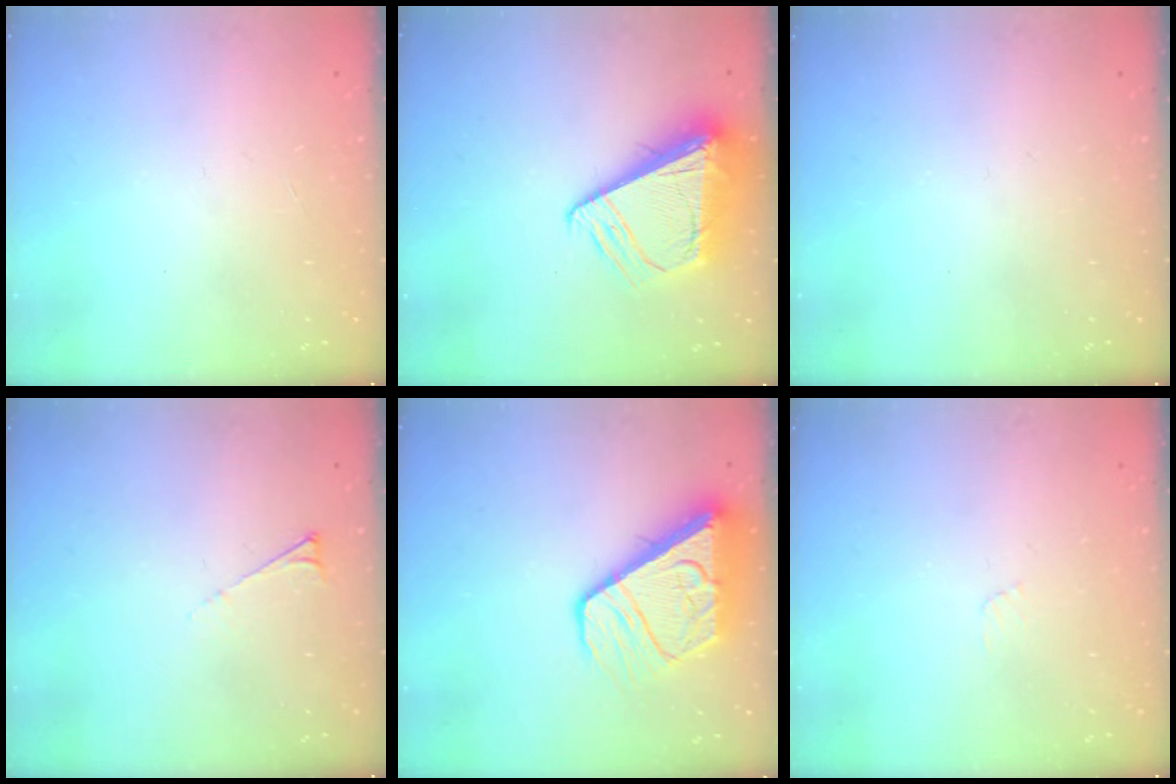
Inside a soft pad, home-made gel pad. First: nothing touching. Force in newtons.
{"total": 11.0, "press": 10.9, "slide": 1.4}
{"total": 0.0}
{"total": 3.7, "press": 3.6, "slide": 0.6}
{"total": 12.5, "press": 12.5, "slide": 1.4}
{"total": 2.7, "press": 2.7, "slide": 0.2}